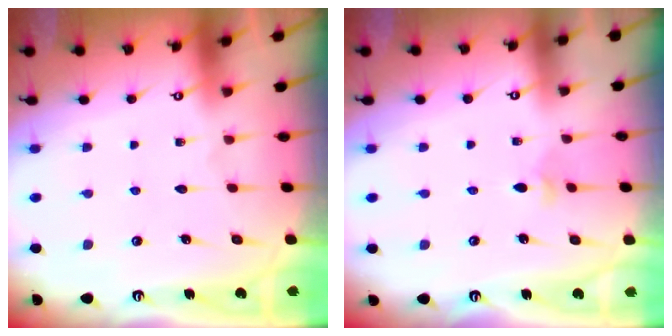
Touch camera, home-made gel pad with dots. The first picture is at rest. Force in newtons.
{"total": 3.7, "press": 3.5, "slide": 0.9}